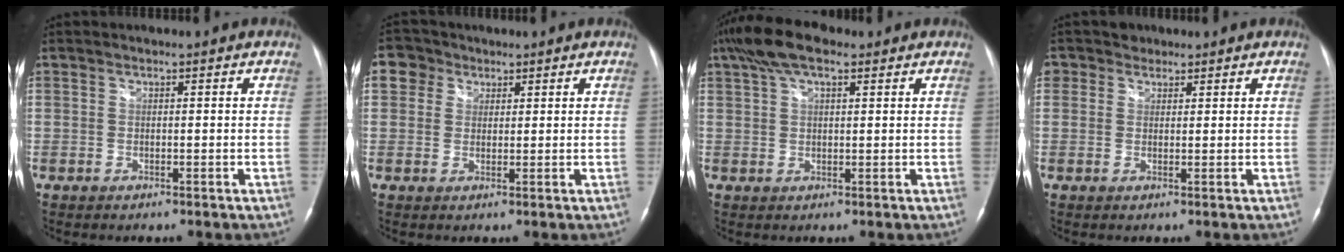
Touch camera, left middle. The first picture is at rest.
{"total": 3.7, "force": [1.7, 3.2, 0.6], "torque": [-0.015, 0.014, 0.029]}
{"total": 7.7, "force": [4.9, 2.7, 5.3], "torque": [-0.109, 0.030, 0.089]}
{"total": 2.5, "force": [1.5, 2.0, 0.0], "torque": [0.003, 0.009, 0.021]}